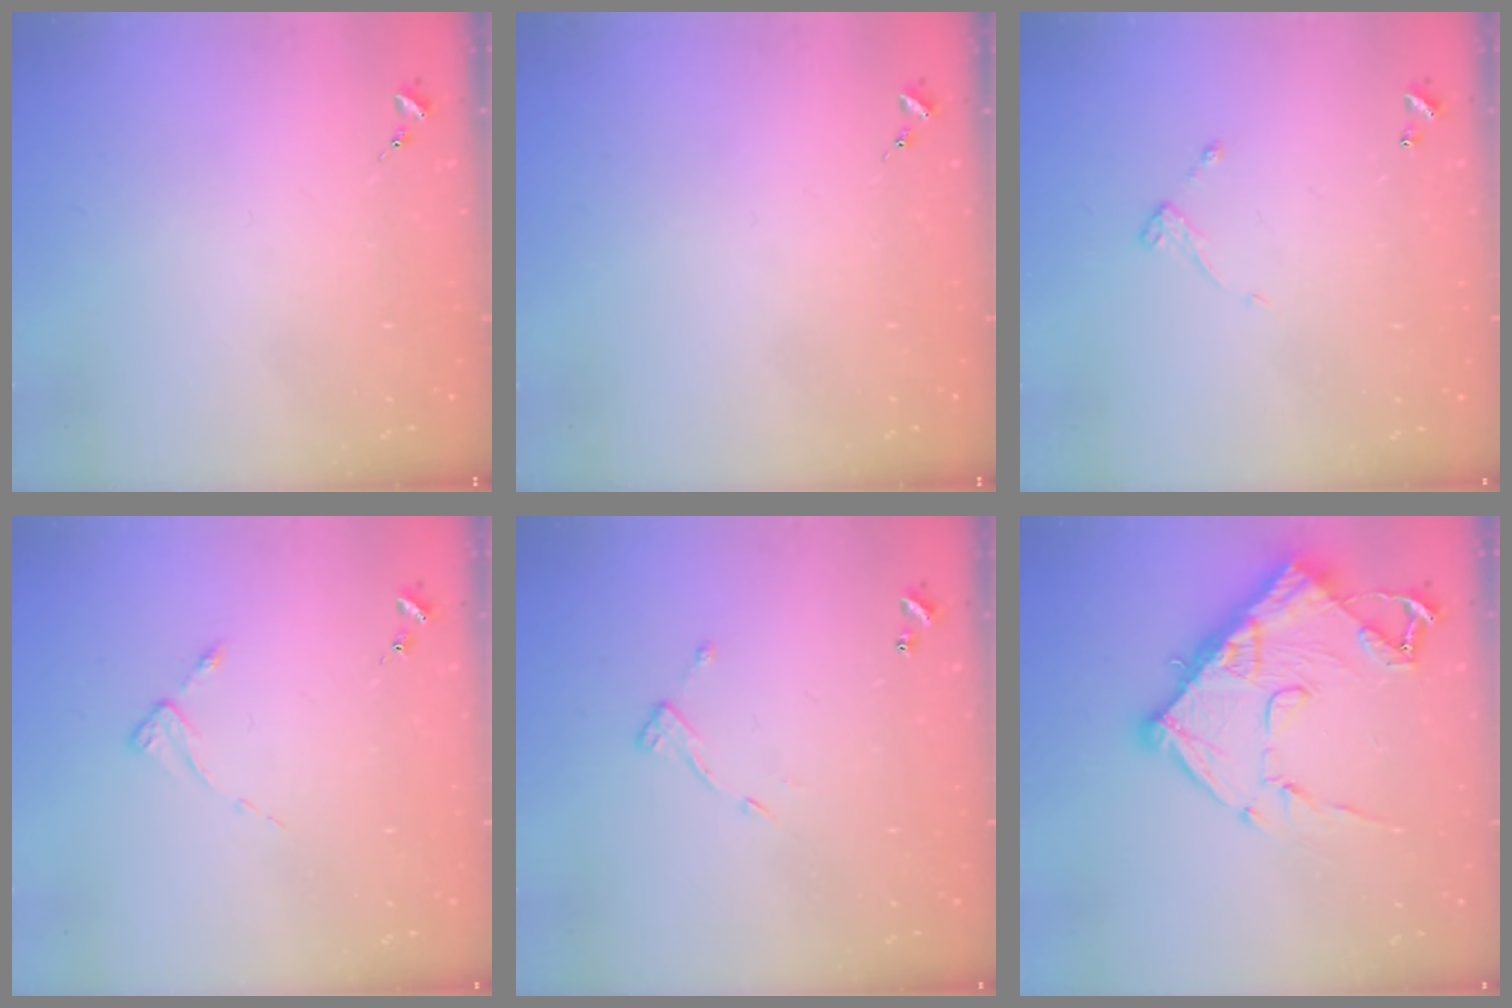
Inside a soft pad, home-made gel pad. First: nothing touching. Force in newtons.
{"total": 0.0}
{"total": 4.5, "press": 4.5, "slide": 0.5}
{"total": 2.6, "press": 2.6, "slide": 0.3}
{"total": 7.2, "press": 7.2, "slide": 0.5}
{"total": 16.4, "press": 16.4, "slide": 1.4}